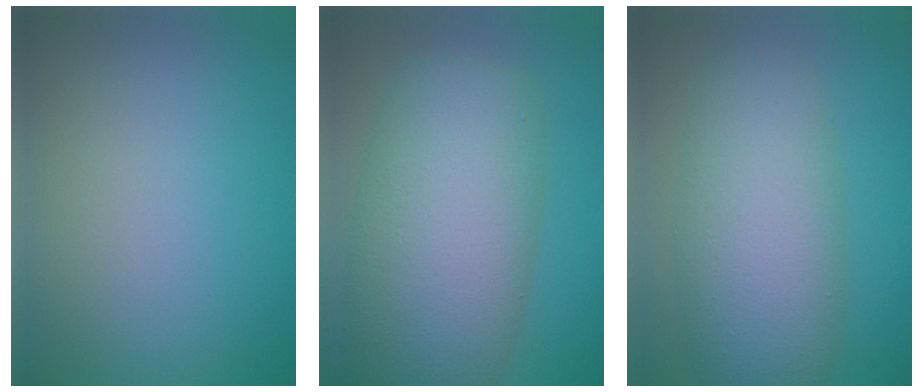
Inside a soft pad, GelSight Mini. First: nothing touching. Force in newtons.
{"total": 11.9, "press": 11.9, "slide": 0.3}
{"total": 8.0, "press": 8.0, "slide": 0.5}